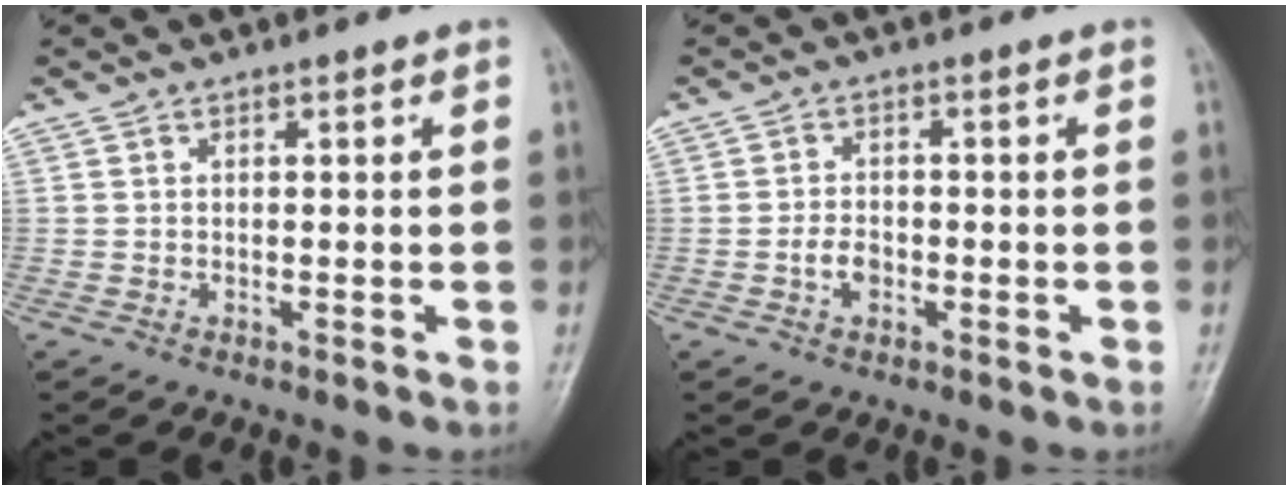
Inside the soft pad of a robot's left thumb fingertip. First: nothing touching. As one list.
[{"total": 3.1, "force": [-1.1, 2.1, 2.0], "torque": [-0.030, 0.011, -0.022]}]